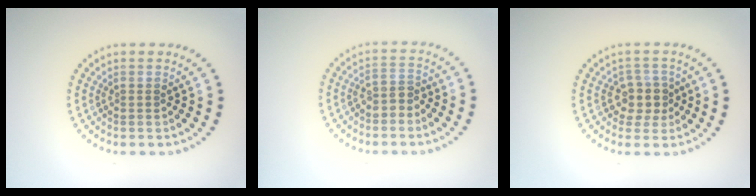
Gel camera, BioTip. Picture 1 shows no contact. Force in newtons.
{"total": 1.7, "press": 1.5, "slide": 0.7}
{"total": 2.7, "press": 2.3, "slide": 1.4}